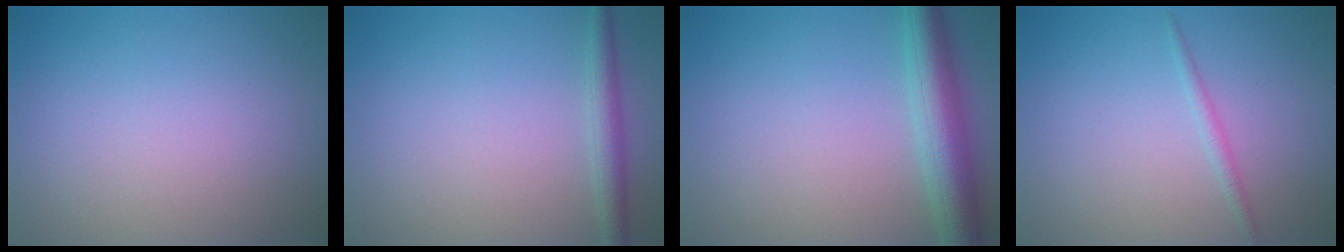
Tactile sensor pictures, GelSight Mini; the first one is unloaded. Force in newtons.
{"total": 2.2, "press": 2.2, "slide": 0.1}
{"total": 5.2, "press": 5.2, "slide": 0.2}
{"total": 1.0, "press": 1.0, "slide": 0.0}